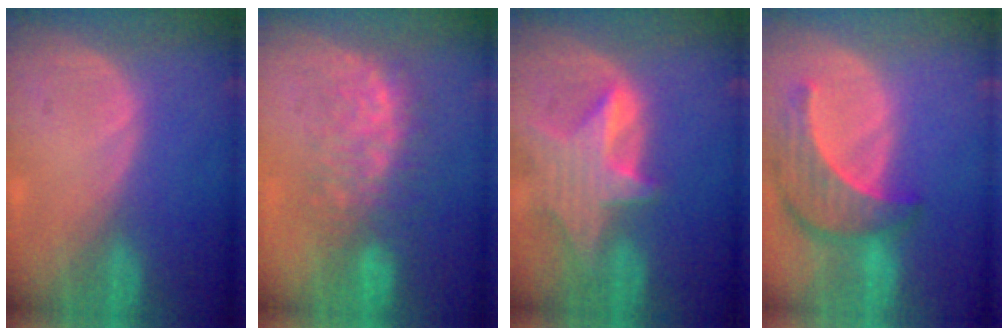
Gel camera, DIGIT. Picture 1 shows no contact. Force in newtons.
{"total": 7.8, "press": 7.7, "slide": 1.3}
{"total": 7.9, "press": 7.3, "slide": 3.1}
{"total": 8.8, "press": 8.0, "slide": 3.5}